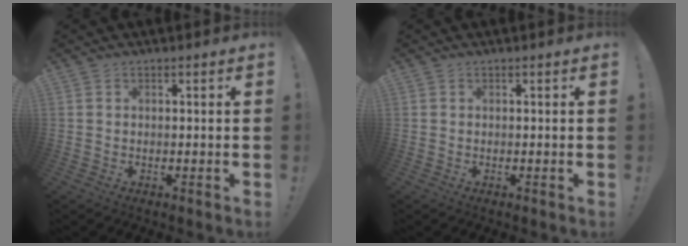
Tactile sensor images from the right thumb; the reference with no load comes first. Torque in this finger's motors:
{"motor_torque": [-0.07, -0.07, 0.00, 0.00, 0.00]}